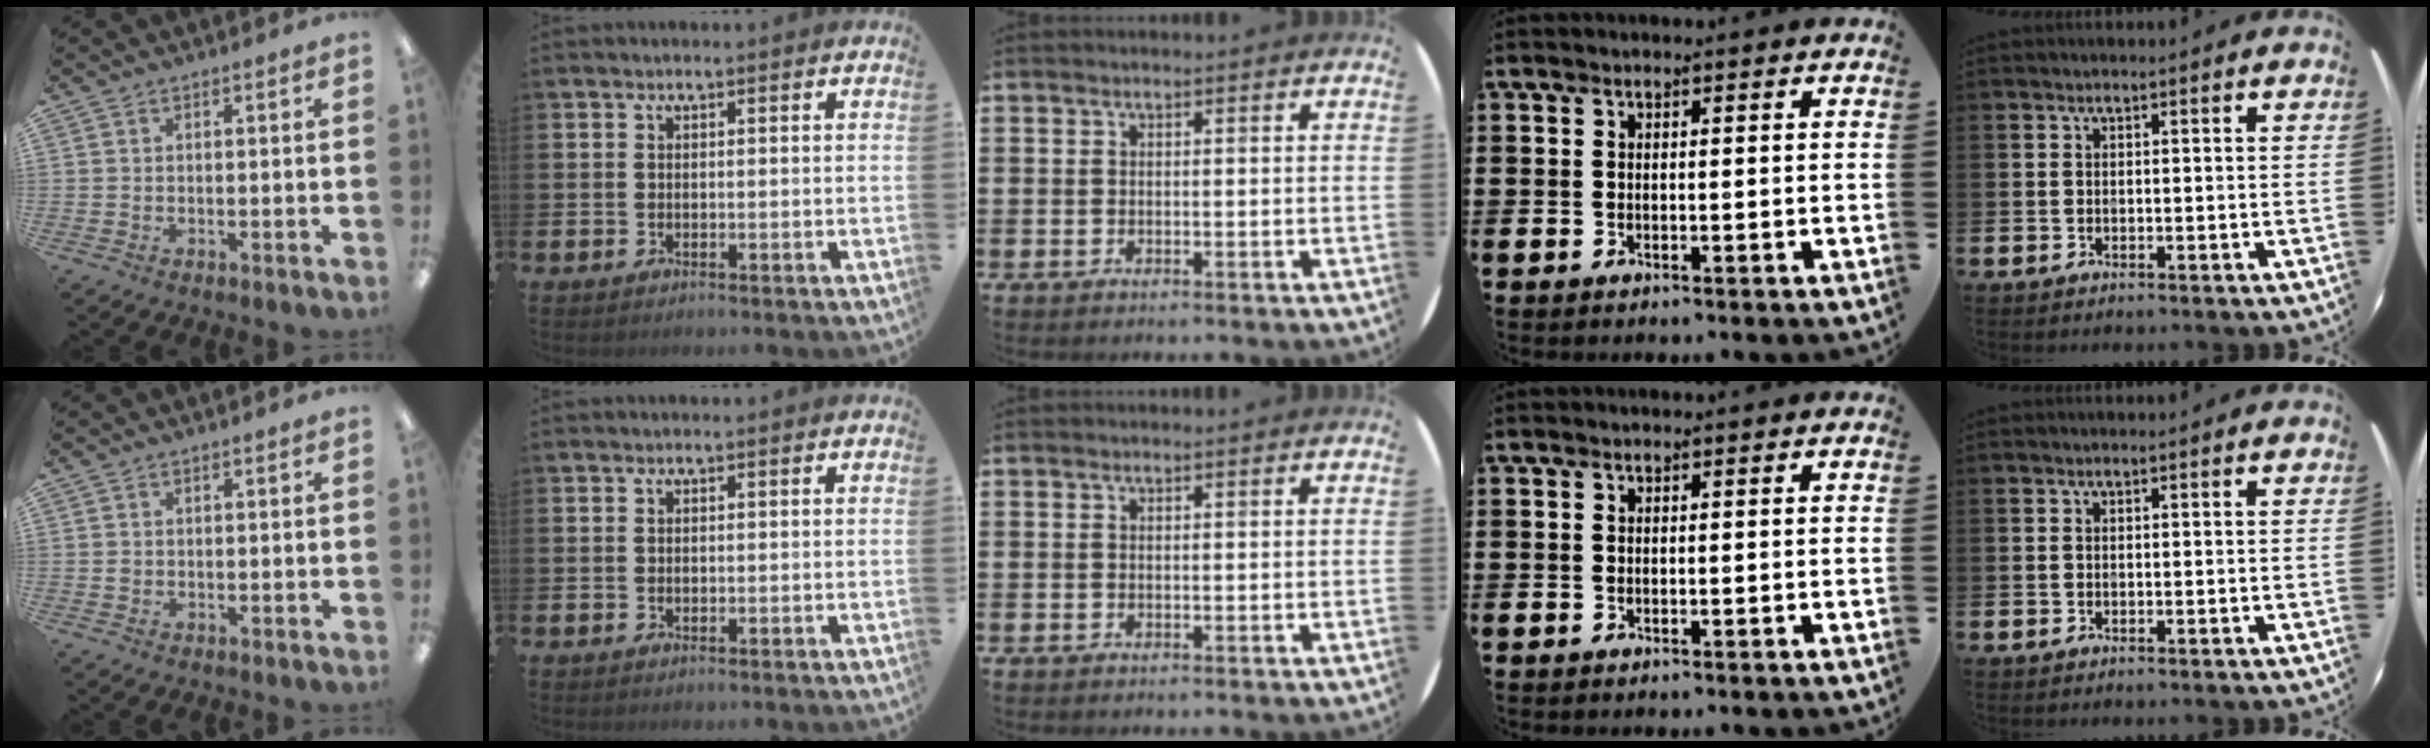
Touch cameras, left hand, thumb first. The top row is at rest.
{"thumb": {"total": 0.8, "force": [0.2, 0.7, 0.3], "torque": [-0.007, 0.005, 0.002]}}